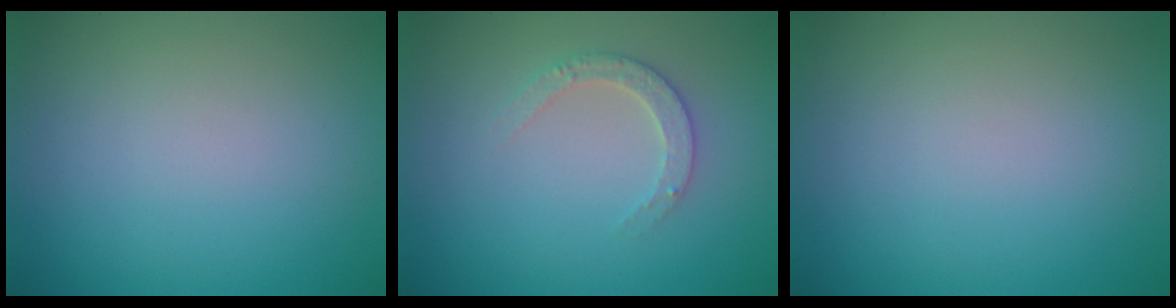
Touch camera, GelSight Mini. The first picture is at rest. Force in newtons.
{"total": 2.1, "press": 2.1, "slide": 0.3}
{"total": 0.0}